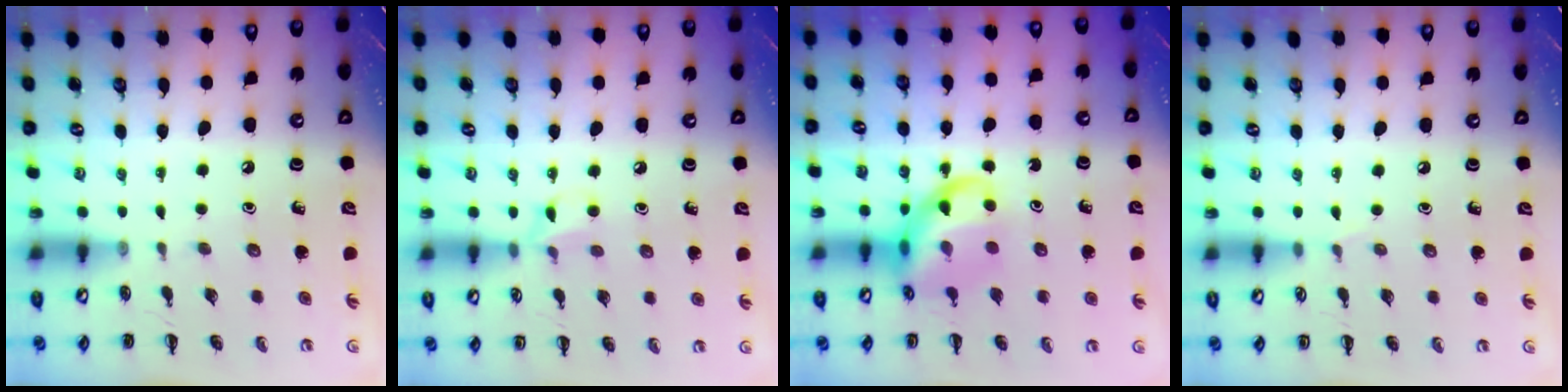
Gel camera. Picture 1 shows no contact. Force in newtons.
{"total": 6.0, "press": 5.7, "slide": 1.6}
{"total": 13.6, "press": 13.1, "slide": 3.6}
{"total": 2.9, "press": 2.7, "slide": 1.1}